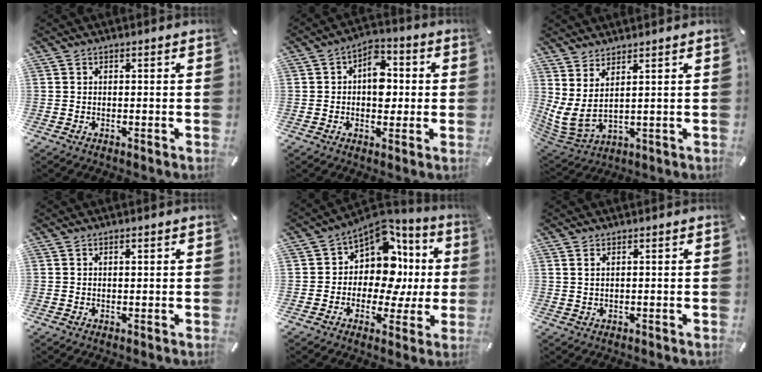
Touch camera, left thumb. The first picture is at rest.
{"total": 8.6, "force": [0.1, 6.2, 6.0], "torque": [-0.065, 0.002, -0.004]}
{"total": 5.5, "force": [2.7, 1.8, 4.4], "torque": [-0.116, -0.043, 0.048]}
{"total": 0.6, "force": [0.3, 0.2, 0.5], "torque": [-0.008, 0.000, 0.005]}
{"total": 12.6, "force": [3.0, 9.2, 8.1], "torque": [-0.139, -0.043, 0.054]}
{"total": 1.1, "force": [0.7, 0.2, 0.9], "torque": [-0.018, 0.001, 0.013]}